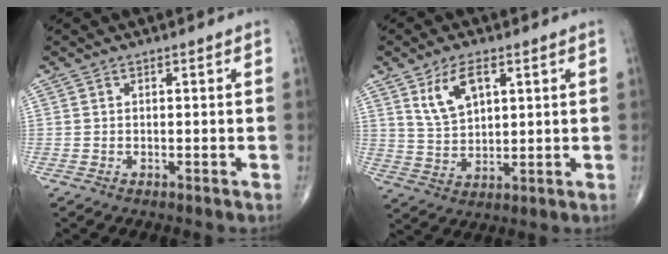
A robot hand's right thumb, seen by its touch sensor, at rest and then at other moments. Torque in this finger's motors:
{"motor_torque": [-0.49, -0.04, -0.18, -0.14, 0.07]}